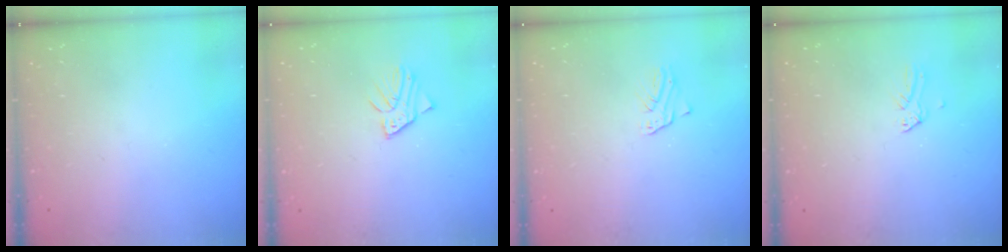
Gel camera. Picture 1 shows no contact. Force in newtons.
{"total": 2.8, "press": 2.8, "slide": 0.3}
{"total": 1.6, "press": 1.6, "slide": 0.1}
{"total": 0.0}